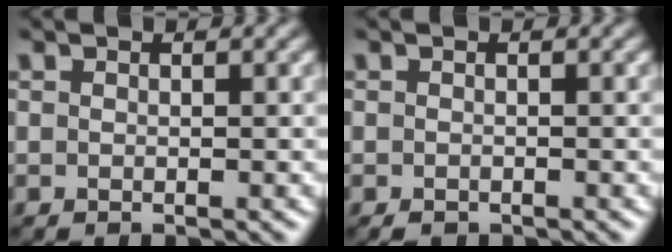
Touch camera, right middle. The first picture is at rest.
{"total": 0.6, "force": [-0.5, 0.3, 0.2], "torque": [-0.004, -0.003, -0.007]}